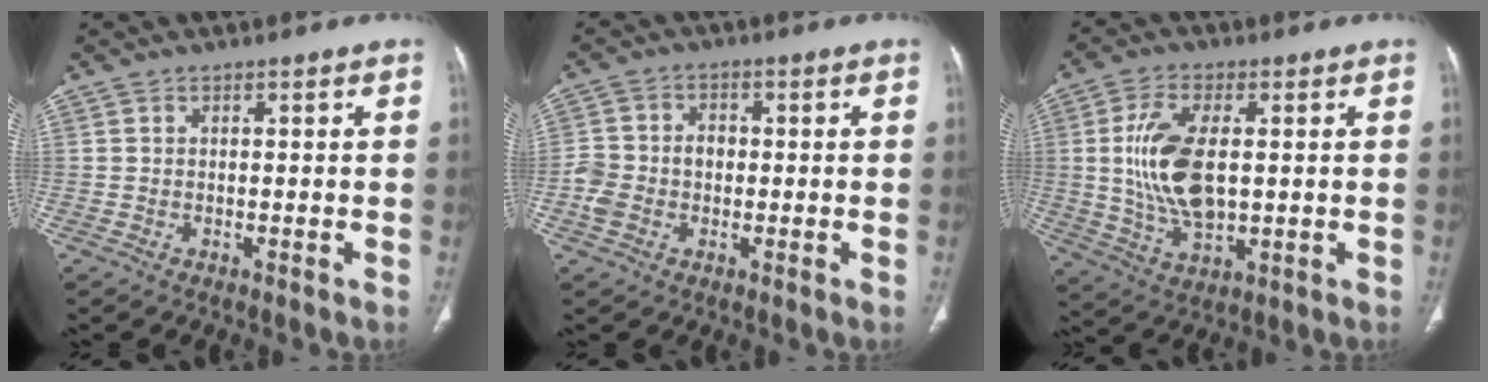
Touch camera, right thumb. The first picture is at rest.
{"total": 6.2, "force": [-1.2, 5.0, 3.5], "torque": [-0.064, 0.020, -0.025]}
{"total": 13.1, "force": [1.1, 6.8, 11.2], "torque": [-0.222, -0.007, 0.028]}